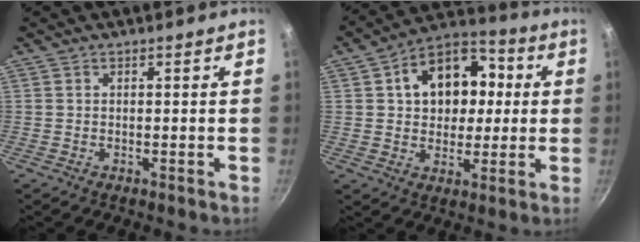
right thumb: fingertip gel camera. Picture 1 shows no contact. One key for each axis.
{"total": 16.1, "fx": 3.1, "fy": 12.0, "fz": 10.4, "tx": -0.118, "ty": 0.023, "tz": 0.039}